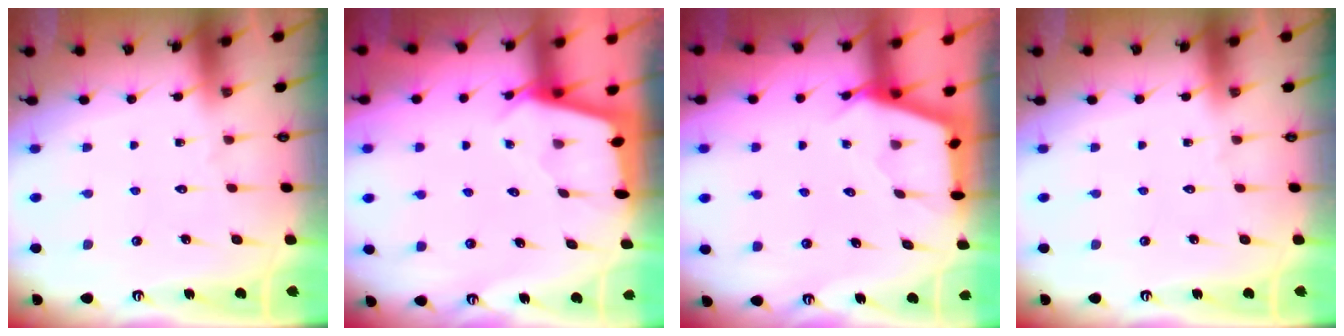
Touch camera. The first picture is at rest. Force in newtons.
{"total": 2.4, "press": 2.4, "slide": 0.3}
{"total": 2.8, "press": 2.8, "slide": 0.4}
{"total": 0.0}